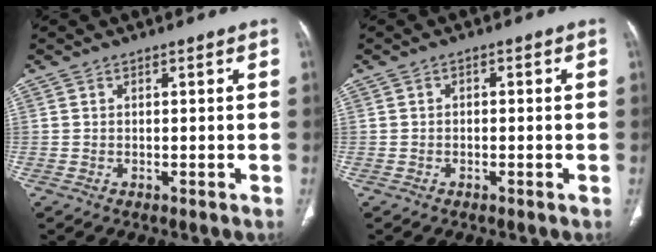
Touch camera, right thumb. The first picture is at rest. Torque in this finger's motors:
{"motor_torque": [-0.16, -0.02, -0.29, 0.24, 0.03]}